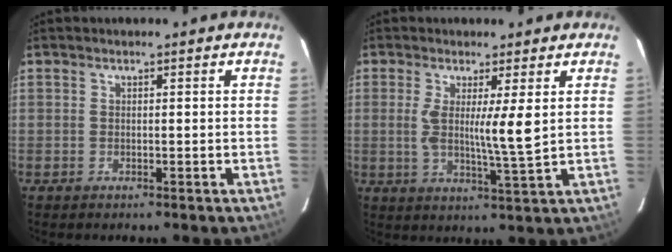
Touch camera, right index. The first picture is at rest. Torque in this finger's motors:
{"motor_torque": [0.27, 0.27, 0.12, 0.11]}